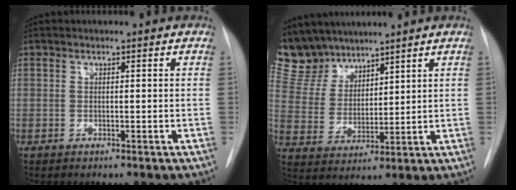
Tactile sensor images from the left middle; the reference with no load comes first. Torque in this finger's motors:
{"motor_torque": [0.39, -0.39, 0.06, -0.05]}